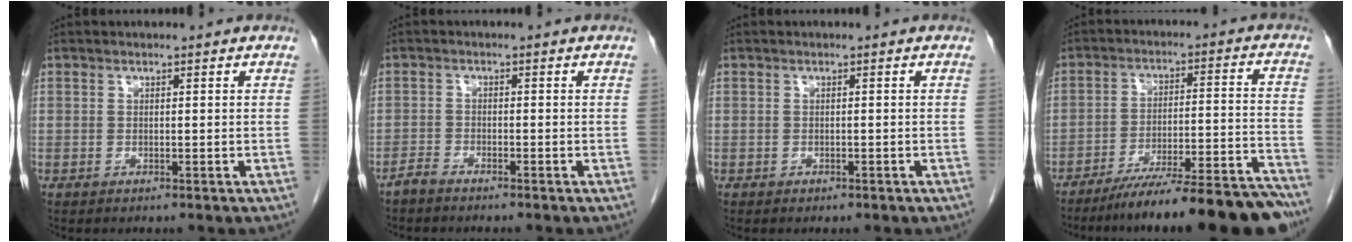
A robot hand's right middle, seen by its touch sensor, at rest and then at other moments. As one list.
[{"total": 1.9, "force": [-1.8, 0.3, 0.6], "torque": [-0.016, -0.002, -0.034]}, {"total": 0.0}, {"total": 18.7, "force": [-16.3, 0.5, 9.0], "torque": [-0.096, 0.015, -0.241]}]